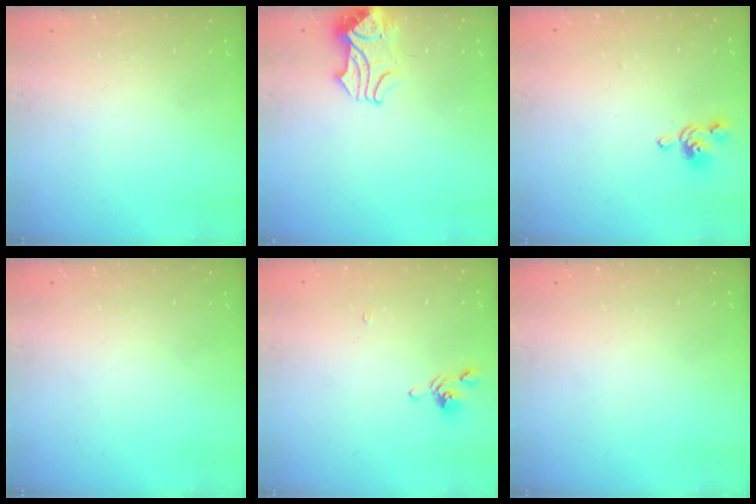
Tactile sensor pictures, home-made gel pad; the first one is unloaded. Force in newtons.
{"total": 2.3, "press": 2.2, "slide": 0.5}
{"total": 1.7, "press": 1.4, "slide": 1.0}
{"total": 0.0}
{"total": 3.8, "press": 3.8, "slide": 0.6}
{"total": 0.0}